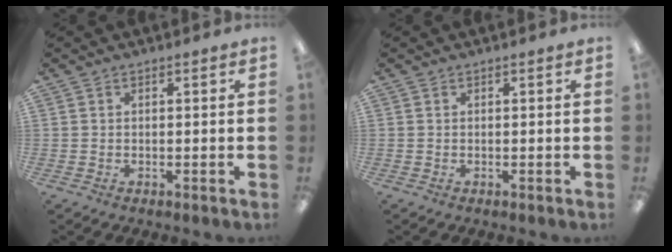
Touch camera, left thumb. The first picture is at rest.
{"total": 0.0}